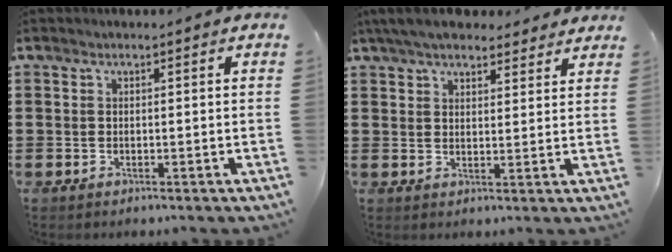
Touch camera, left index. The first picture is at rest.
{"total": 5.7, "force": [5.2, 1.3, 2.0], "torque": [-0.054, -0.009, 0.097]}